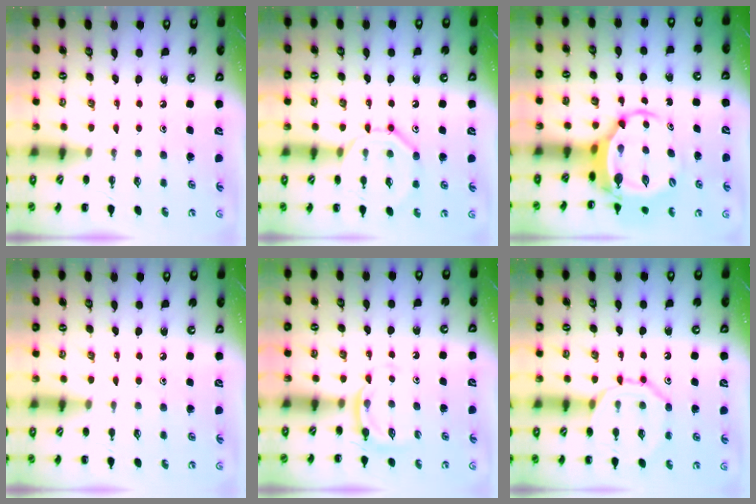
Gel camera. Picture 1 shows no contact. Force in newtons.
{"total": 10.4, "press": 10.4, "slide": 0.6}
{"total": 6.1, "press": 5.9, "slide": 1.6}
{"total": 4.5, "press": 4.1, "slide": 1.9}
{"total": 3.9, "press": 3.7, "slide": 1.1}
{"total": 11.5, "press": 11.5, "slide": 0.8}